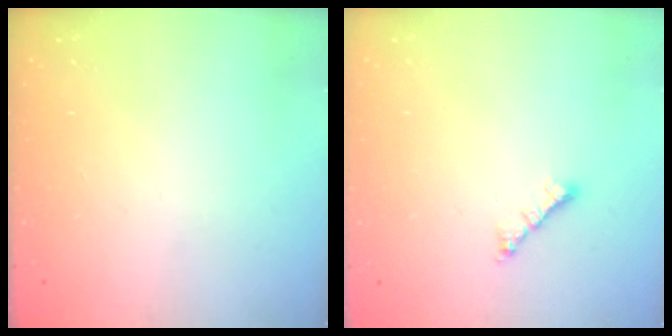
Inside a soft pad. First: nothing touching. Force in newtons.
{"total": 1.8, "press": 1.7, "slide": 0.6}